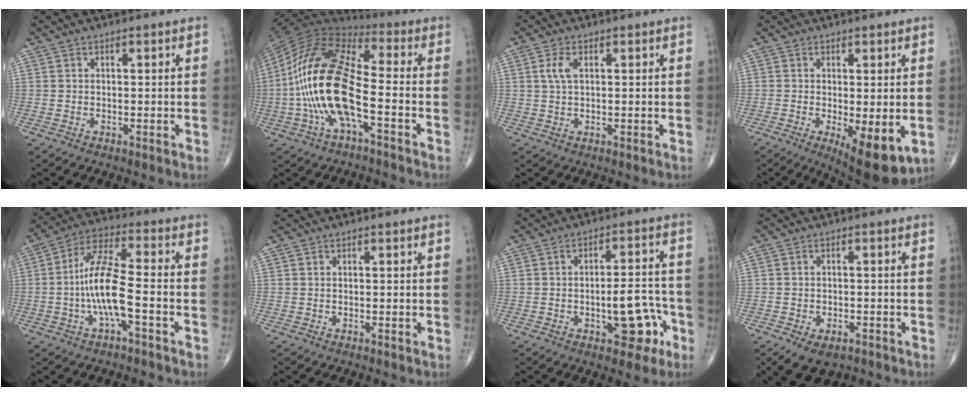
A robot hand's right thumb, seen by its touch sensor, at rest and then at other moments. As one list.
[{"total": 19.7, "force": [-4.2, 7.3, 17.8], "torque": [-0.373, 0.033, -0.081]}, {"total": 2.9, "force": [0.8, 1.3, 2.5], "torque": [-0.060, 0.006, 0.017]}, {"total": 9.9, "force": [-2.6, 3.4, 9.0], "torque": [-0.128, -0.025, -0.030]}, {"total": 11.0, "force": [-2.7, 2.7, 10.3], "torque": [-0.217, 0.037, -0.052]}, {"total": 0.0}, {"total": 10.2, "force": [-3.8, 4.8, 8.3], "torque": [-0.083, 0.037, -0.047]}, {"total": 6.6, "force": [-3.9, 3.9, 3.7], "torque": [-0.053, 0.008, -0.054]}]